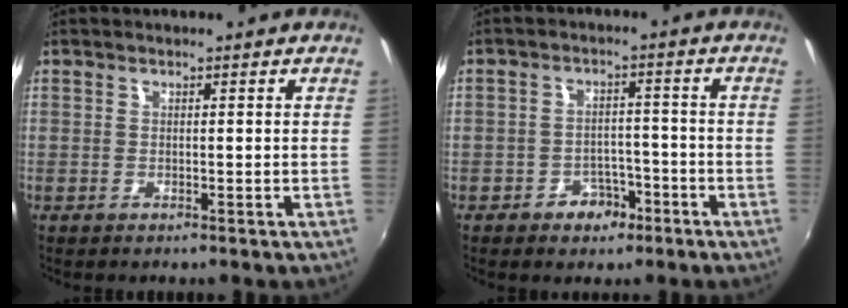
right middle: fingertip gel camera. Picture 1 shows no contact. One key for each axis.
{"total": 5.0, "fx": -3.2, "fy": 3.5, "fz": 1.6, "tx": -0.036, "ty": 0.011, "tz": -0.037}